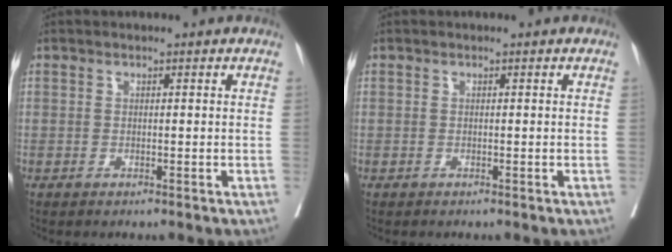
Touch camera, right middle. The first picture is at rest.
{"total": 0.0}